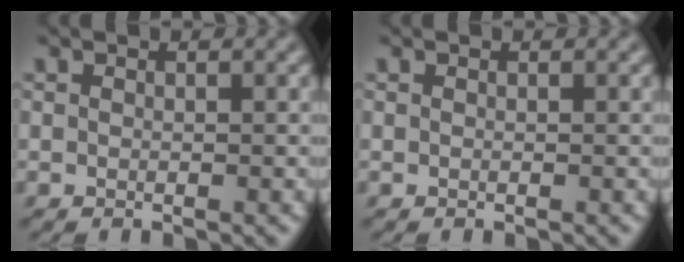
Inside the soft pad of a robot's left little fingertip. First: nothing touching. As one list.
[{"total": 0.0}]